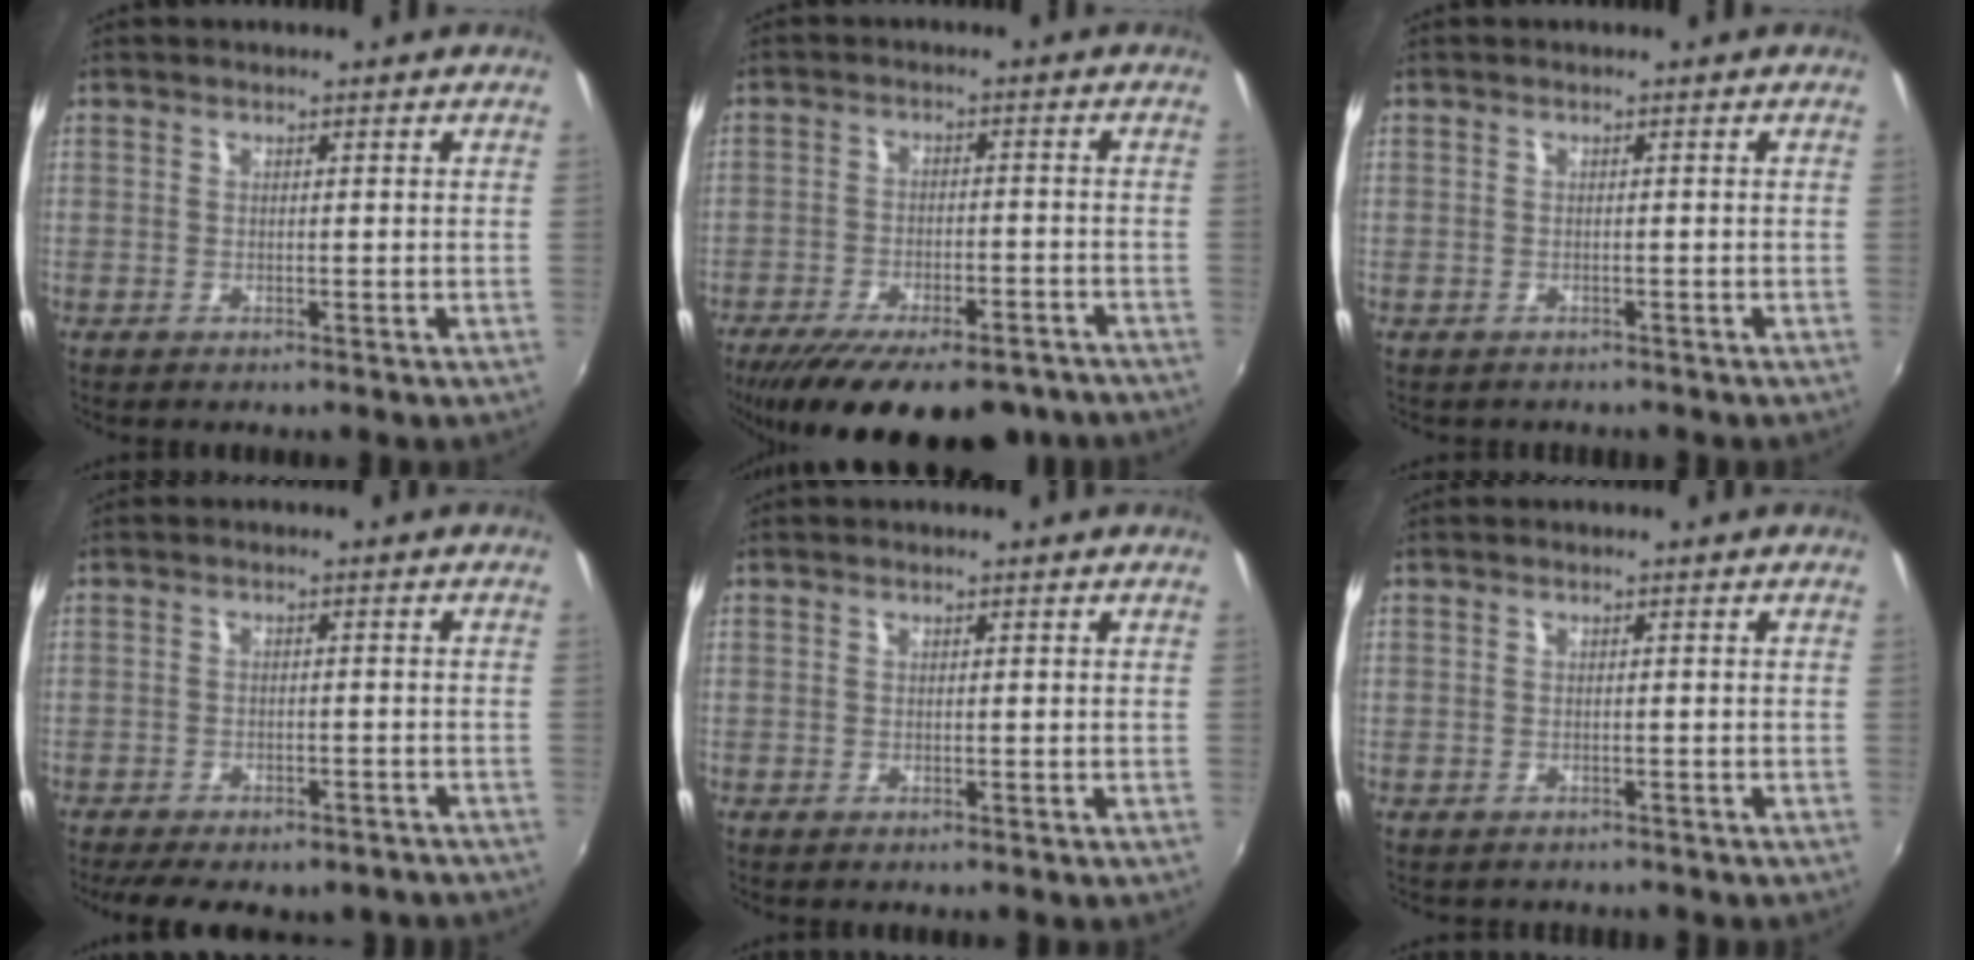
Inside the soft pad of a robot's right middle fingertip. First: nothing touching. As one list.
[{"total": 21.3, "force": [-16.2, 7.7, 11.5], "torque": [-0.222, -0.040, -0.224]}, {"total": 1.3, "force": [-0.9, 1.0, 0.0], "torque": [-0.005, 0.000, -0.012]}, {"total": 12.7, "force": [-10.2, 4.8, 5.9], "torque": [-0.131, -0.023, -0.129]}, {"total": 0.0}, {"total": 1.5, "force": [-1.0, 1.1, 0.0], "torque": [-0.006, 0.000, -0.014]}]